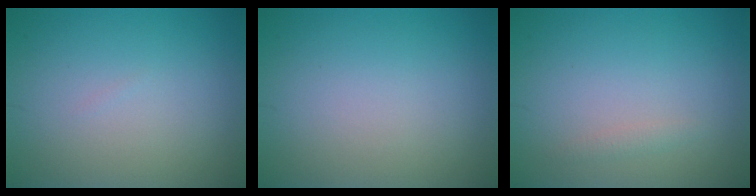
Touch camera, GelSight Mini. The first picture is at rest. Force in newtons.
{"total": 0.0}
{"total": 0.7, "press": 0.7, "slide": 0.0}